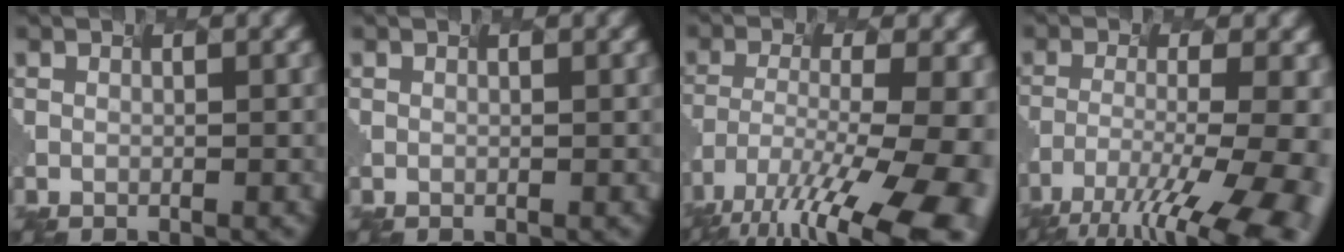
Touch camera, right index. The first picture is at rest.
{"total": 0.0}
{"total": 14.6, "force": [-10.1, 3.7, 9.8], "torque": [-0.204, -0.049, -0.115]}
{"total": 13.0, "force": [-9.4, 2.6, 8.6], "torque": [-0.167, -0.038, -0.108]}